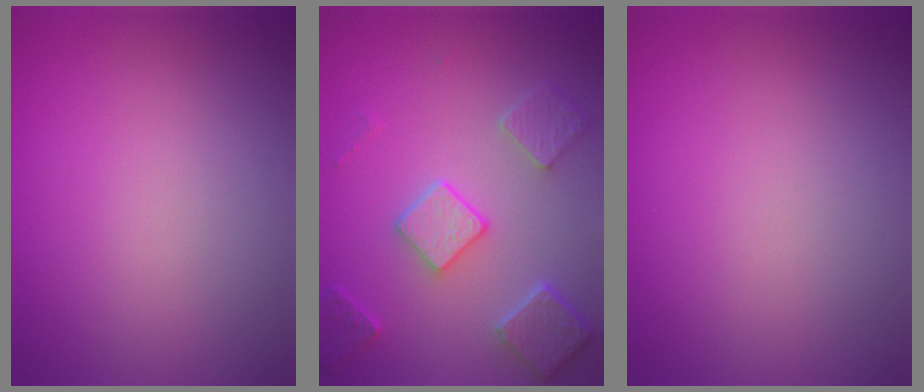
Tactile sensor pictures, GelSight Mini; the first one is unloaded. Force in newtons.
{"total": 4.9, "press": 3.8, "slide": 3.1}
{"total": 0.0}